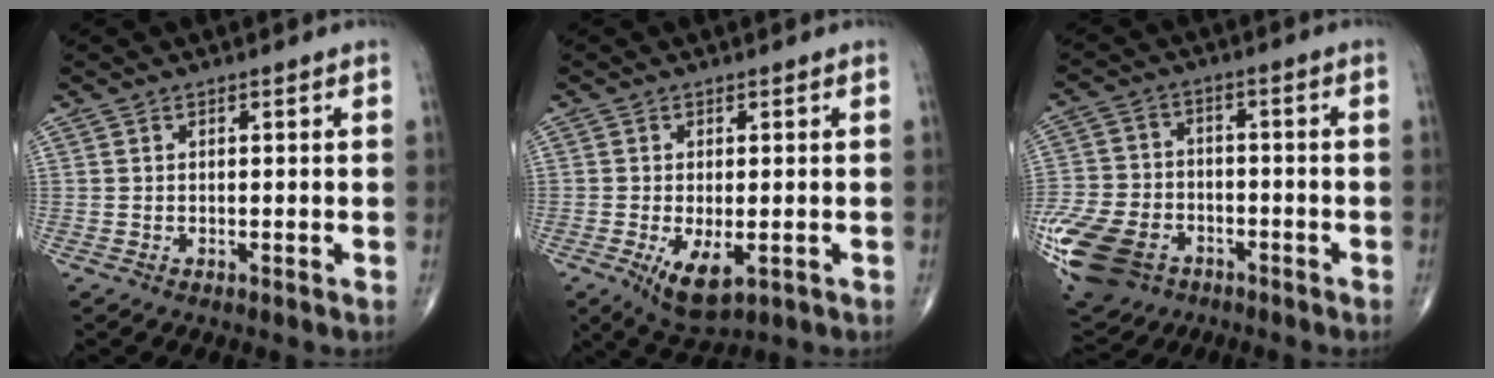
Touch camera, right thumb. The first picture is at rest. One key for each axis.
{"total": 6.7, "fx": -2.1, "fy": 3.0, "fz": 5.6, "tx": -0.098, "ty": -0.017, "tz": -0.025}
{"total": 20.1, "fx": -9.2, "fy": 14.0, "fz": 11.1, "tx": -0.274, "ty": 0.007, "tz": -0.159}